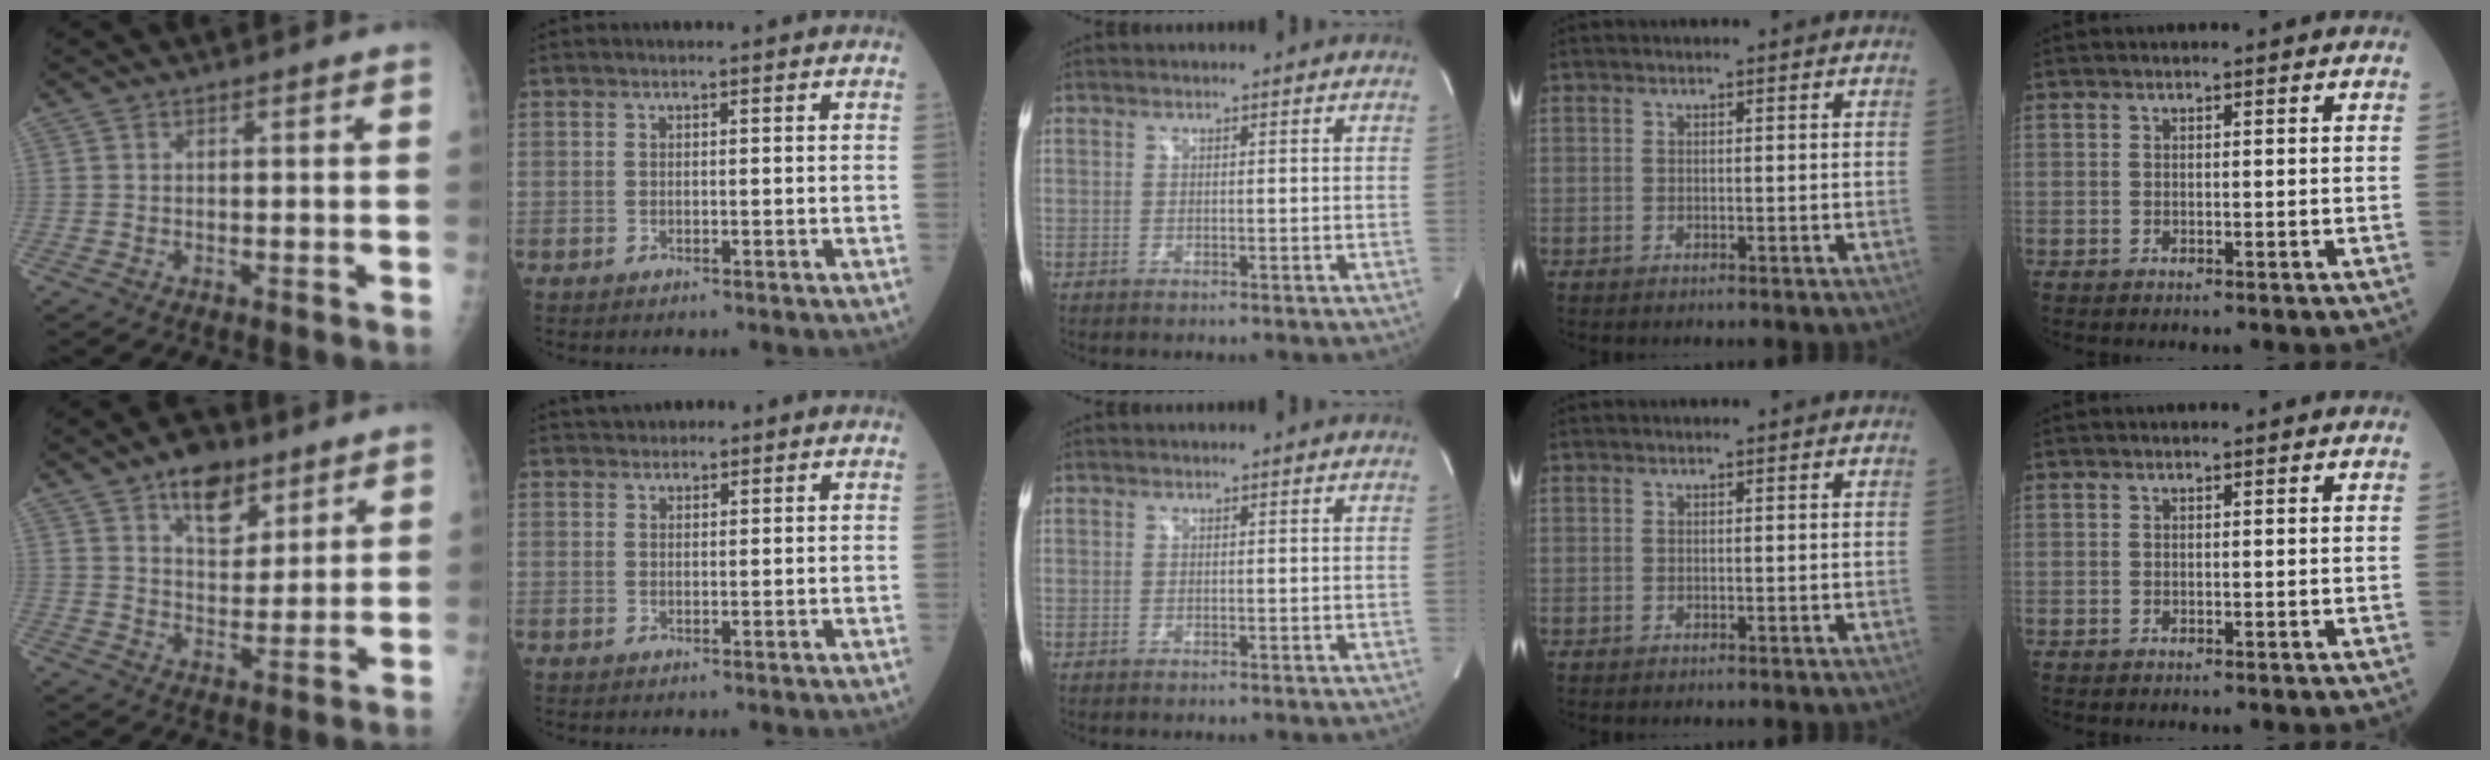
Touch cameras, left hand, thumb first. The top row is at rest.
{"thumb": {"total": 9.9, "force": [6.0, 5.5, 5.6], "torque": [-0.057, -0.033, 0.098]}, "index": {"total": 2.3, "force": [1.9, 1.2, 0.5], "torque": [-0.006, 0.021, 0.025]}}